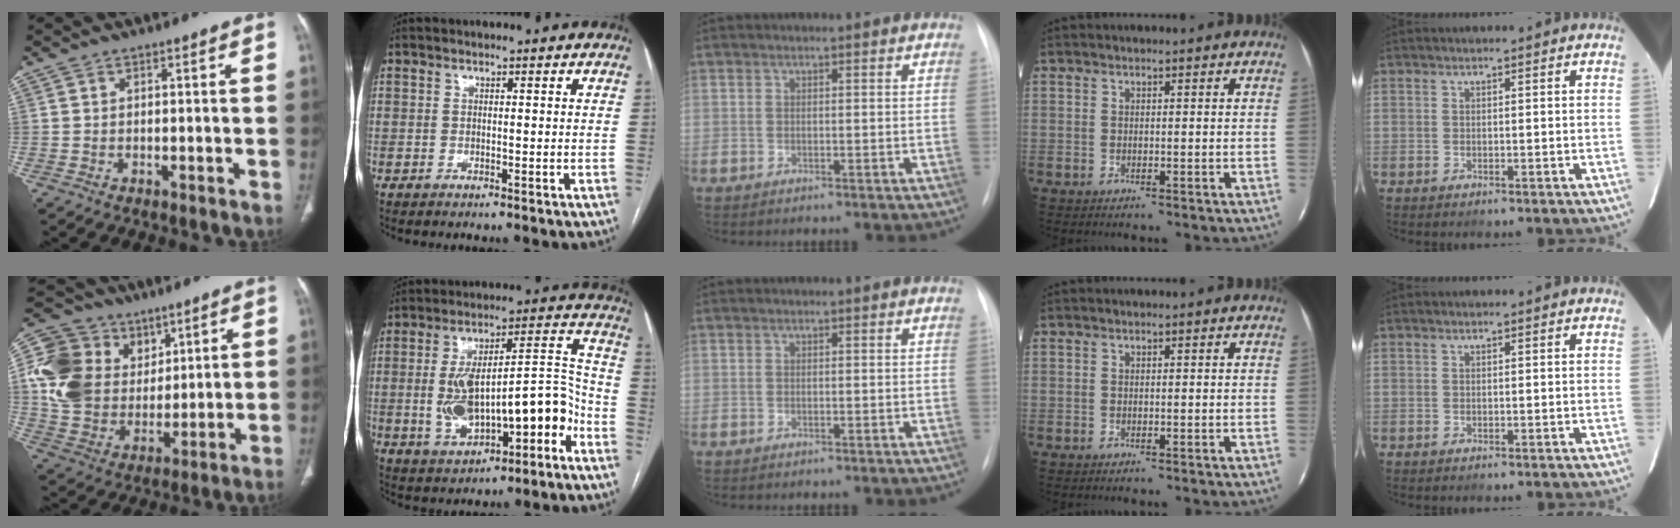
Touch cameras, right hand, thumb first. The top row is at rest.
{"thumb": {"total": 19.4, "force": [6.2, 15.4, 10.1], "torque": [-0.175, -0.001, 0.122]}, "index": {"total": 16.5, "force": [-4.8, 5.6, 14.8], "torque": [-0.243, 0.034, -0.064]}}